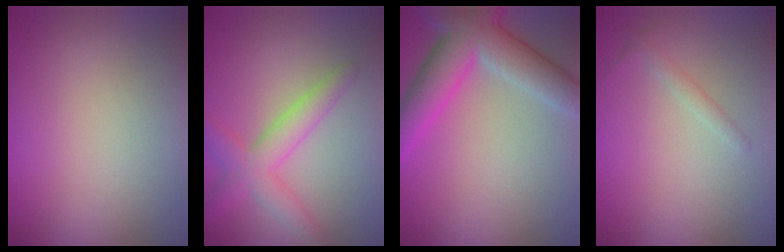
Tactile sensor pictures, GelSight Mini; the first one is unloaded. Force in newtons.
{"total": 3.8, "press": 3.7, "slide": 0.1}
{"total": 7.5, "press": 7.5, "slide": 0.5}
{"total": 0.9, "press": 0.9, "slide": 0.1}